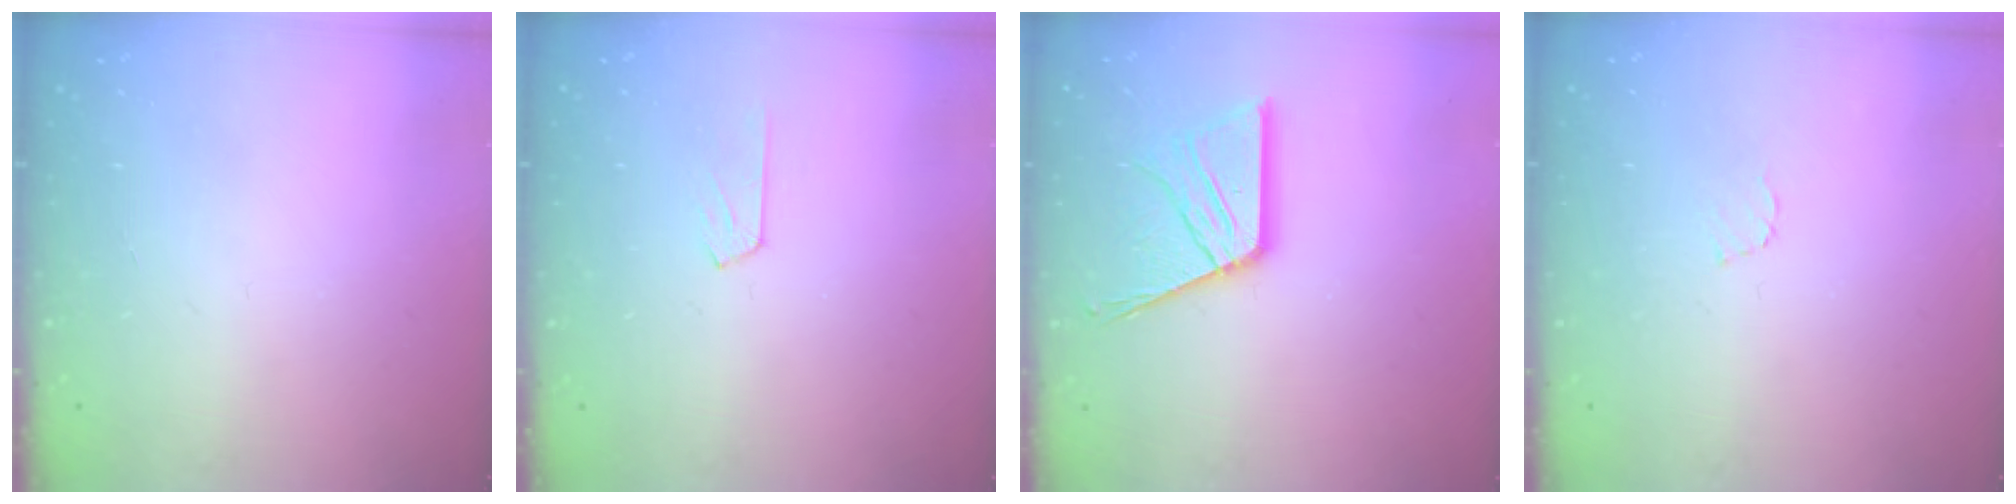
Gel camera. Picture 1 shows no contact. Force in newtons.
{"total": 6.4, "press": 6.3, "slide": 0.5}
{"total": 14.7, "press": 14.7, "slide": 1.4}
{"total": 3.6, "press": 3.6, "slide": 0.3}